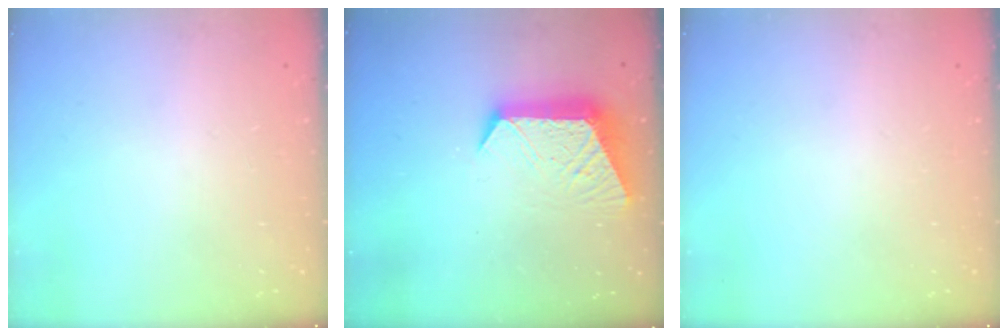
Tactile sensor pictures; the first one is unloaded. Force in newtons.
{"total": 12.0, "press": 11.9, "slide": 1.0}
{"total": 0.0}